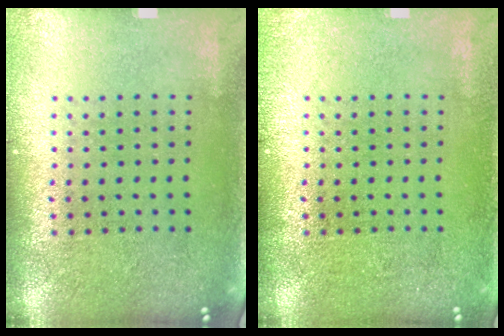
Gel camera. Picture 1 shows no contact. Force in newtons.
{"total": 0.7, "press": 0.7, "slide": 0.1}